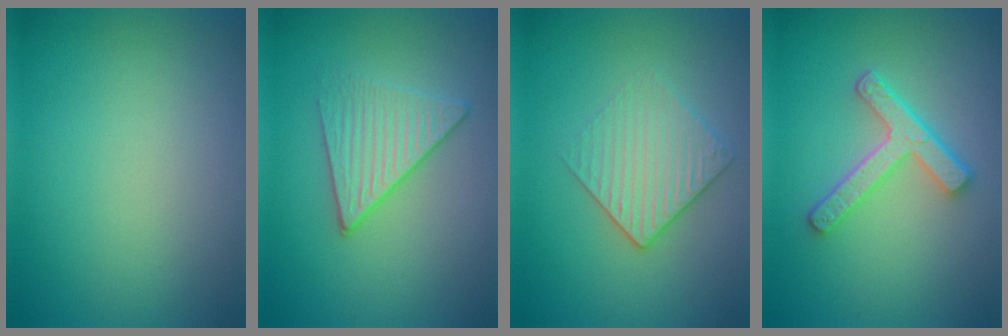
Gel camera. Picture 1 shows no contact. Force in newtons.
{"total": 3.3, "press": 3.1, "slide": 1.1}
{"total": 3.1, "press": 2.8, "slide": 1.4}
{"total": 4.3, "press": 3.3, "slide": 2.7}